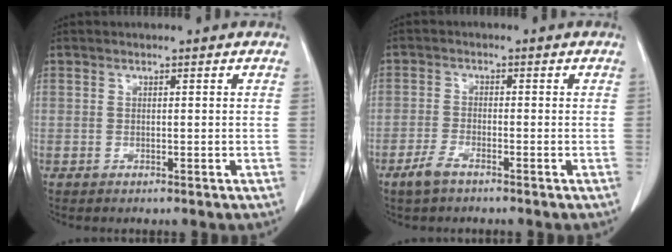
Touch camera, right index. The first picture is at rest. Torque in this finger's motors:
{"motor_torque": [0.02, 0.00, 0.03, 0.03]}